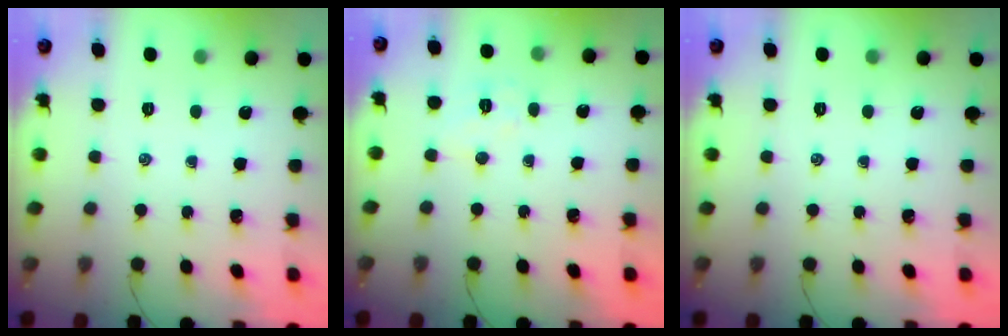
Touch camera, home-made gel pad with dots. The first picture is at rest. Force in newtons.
{"total": 6.2, "press": 6.1, "slide": 0.9}
{"total": 0.0}